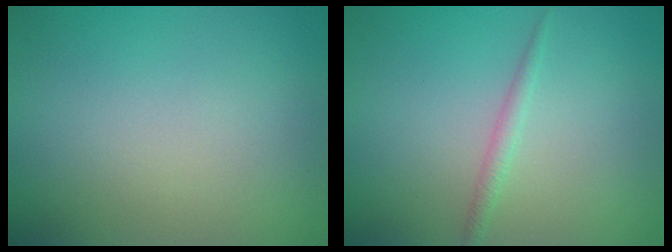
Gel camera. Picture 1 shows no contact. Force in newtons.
{"total": 1.1, "press": 1.1, "slide": 0.0}